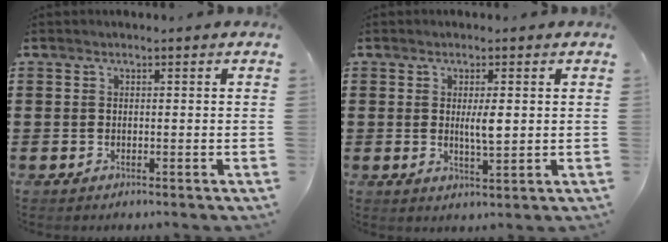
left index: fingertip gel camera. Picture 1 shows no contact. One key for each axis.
{"total": 3.5, "fx": 0.6, "fy": 0.8, "fz": 3.4, "tx": -0.057, "ty": -0.002, "tz": 0.006}